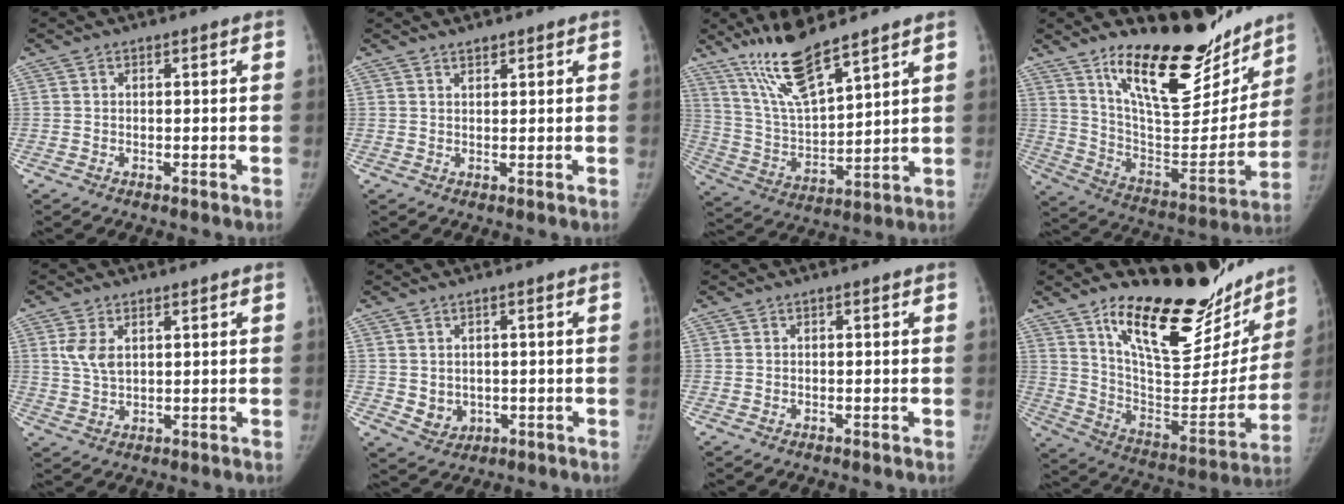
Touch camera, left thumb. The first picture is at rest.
{"total": 1.3, "force": [1.2, 0.5, 0.4], "torque": [0.004, -0.009, 0.019]}
{"total": 13.8, "force": [10.4, 2.8, 8.6], "torque": [-0.150, -0.058, 0.211]}
{"total": 25.3, "force": [18.3, 9.3, 14.8], "torque": [-0.171, -0.107, 0.299]}
{"total": 4.4, "force": [1.7, 2.6, 3.1], "torque": [-0.055, -0.006, 0.041]}
{"total": 3.9, "force": [-0.3, 3.4, 1.9], "torque": [-0.011, -0.003, 0.010]}
{"total": 0.0}
{"total": 29.0, "force": [20.9, 11.3, 16.6], "torque": [-0.200, -0.108, 0.328]}